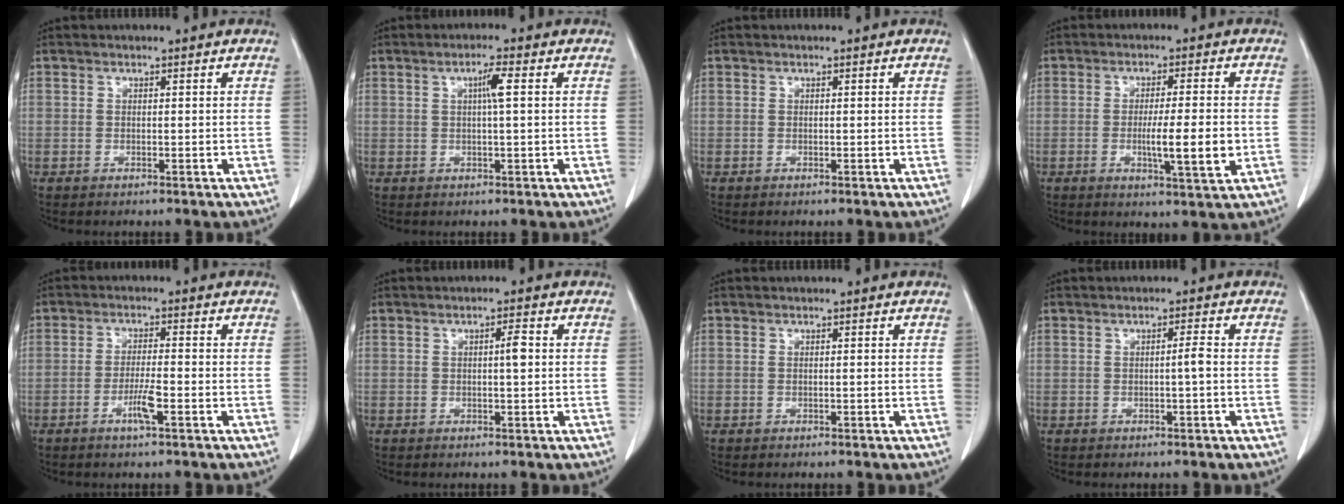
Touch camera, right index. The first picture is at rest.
{"total": 2.9, "force": [0.6, -0.1, 2.8], "torque": [-0.050, 0.003, 0.010]}
{"total": 0.0}
{"total": 7.4, "force": [-1.4, 0.3, 7.3], "torque": [-0.116, -0.013, -0.022]}
{"total": 4.0, "force": [-1.8, 0.0, 3.5], "torque": [-0.068, -0.005, -0.035]}
{"total": 1.9, "force": [0.1, 0.2, 1.9], "torque": [-0.031, 0.002, 0.002]}
{"total": 0.0}
{"total": 1.4, "force": [-0.3, -0.2, 1.4], "torque": [-0.022, 0.001, -0.004]}